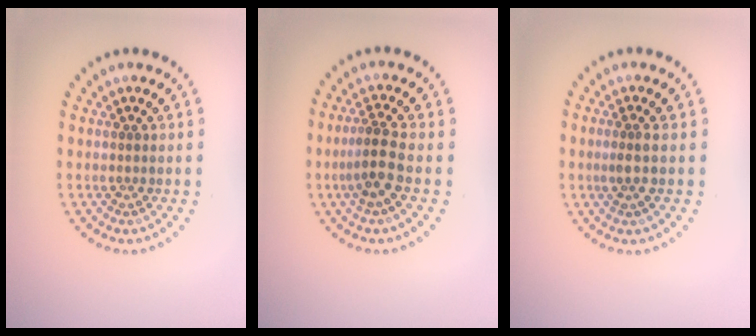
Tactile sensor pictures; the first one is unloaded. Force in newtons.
{"total": 2.7, "press": 2.3, "slide": 1.5}
{"total": 1.5, "press": 1.2, "slide": 1.0}